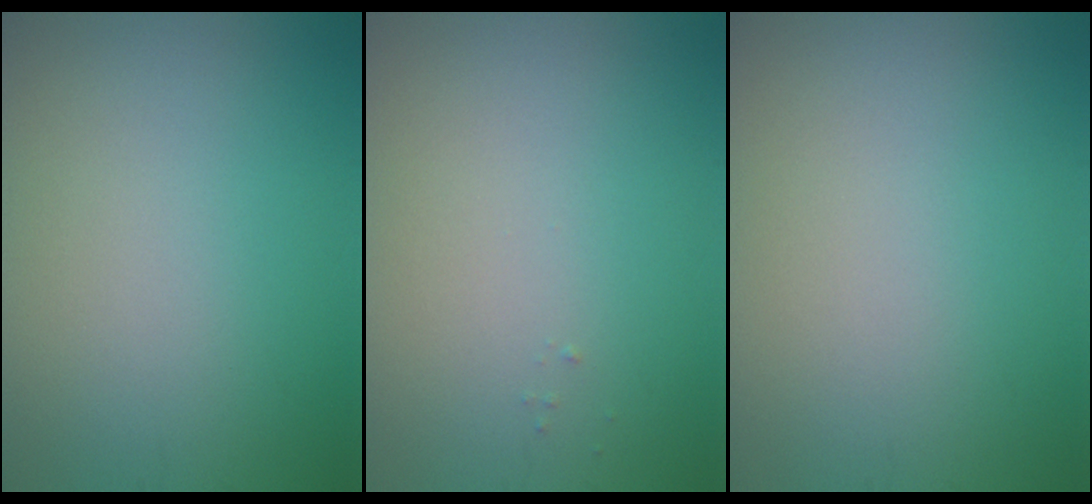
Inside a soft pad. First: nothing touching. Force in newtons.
{"total": 0.0}
{"total": 0.0}